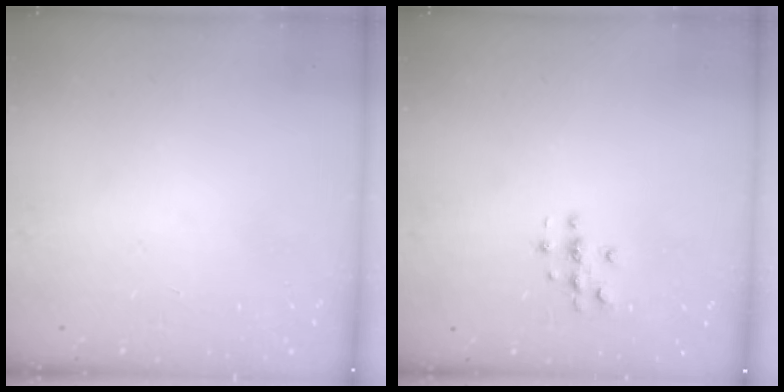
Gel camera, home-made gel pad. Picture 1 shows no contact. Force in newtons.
{"total": 2.7, "press": 2.7, "slide": 0.3}